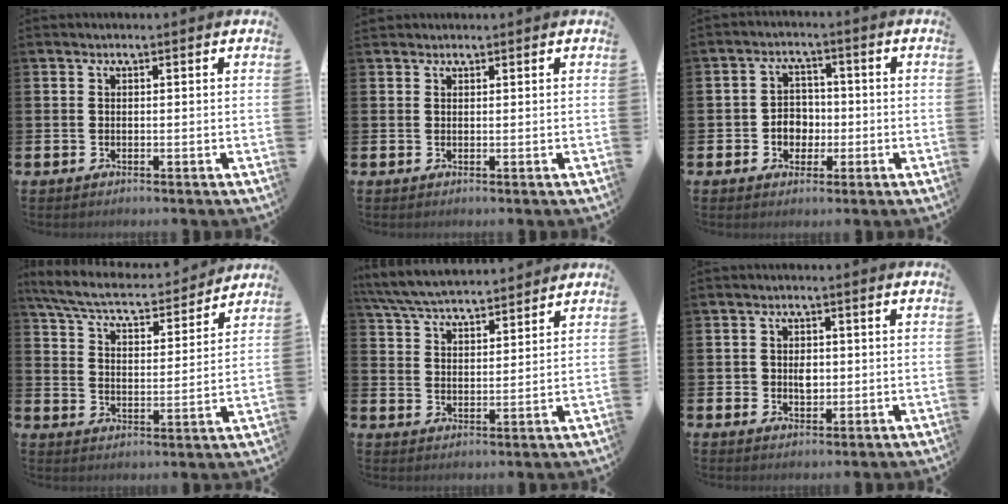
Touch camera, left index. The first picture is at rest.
{"total": 1.0, "force": [0.9, 0.4, -0.1], "torque": [0.014, -0.001, 0.014]}
{"total": 3.6, "force": [-0.8, 3.2, 1.5], "torque": [-0.026, 0.002, -0.023]}
{"total": 6.6, "force": [6.0, 1.3, 2.2], "torque": [-0.072, -0.043, 0.100]}
{"total": 6.6, "force": [6.5, 0.7, 1.2], "torque": [-0.047, -0.034, 0.118]}
{"total": 2.6, "force": [0.1, 2.0, 1.6], "torque": [-0.005, -0.003, -0.007]}